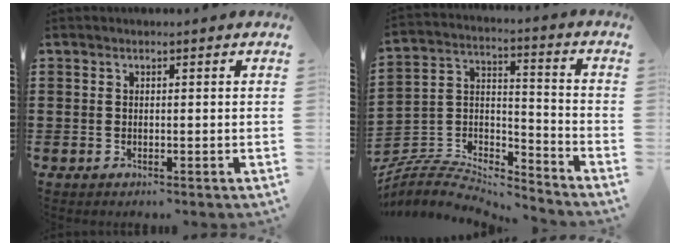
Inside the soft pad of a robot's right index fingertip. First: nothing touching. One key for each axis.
{"total": 6.7, "fx": -6.4, "fy": 1.4, "fz": 1.3, "tx": -0.034, "ty": 0.002, "tz": -0.134}